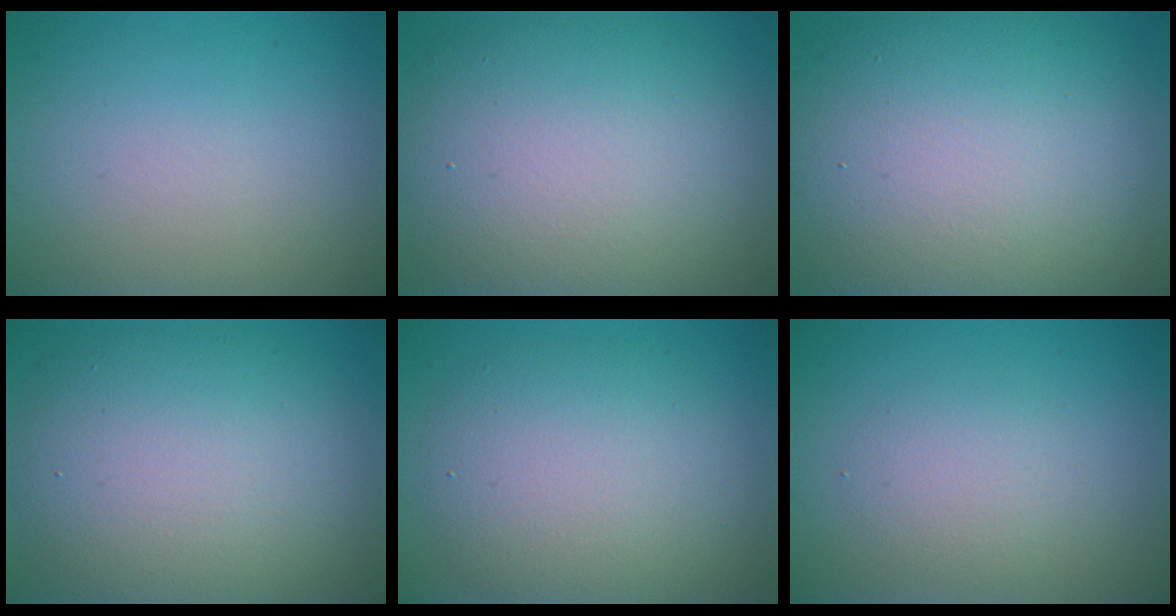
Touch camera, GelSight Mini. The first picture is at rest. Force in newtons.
{"total": 12.9, "press": 12.9, "slide": 0.4}
{"total": 15.2, "press": 15.2, "slide": 0.6}
{"total": 10.5, "press": 10.5, "slide": 0.4}
{"total": 6.4, "press": 6.4, "slide": 0.2}
{"total": 2.4, "press": 2.4, "slide": 0.2}